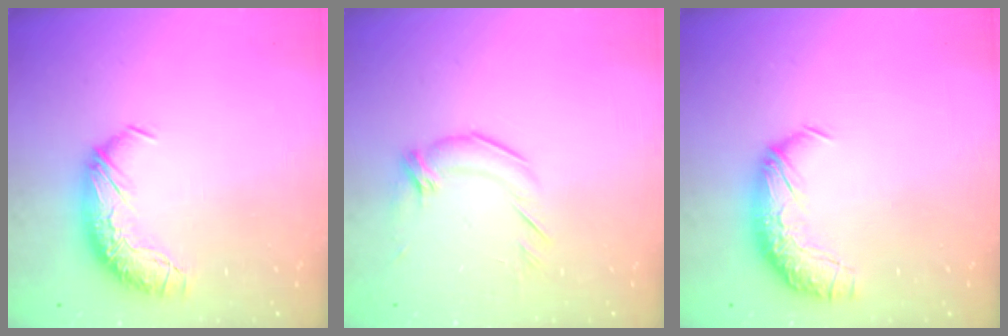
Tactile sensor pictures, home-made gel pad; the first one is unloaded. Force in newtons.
{"total": 2.2, "press": 1.1, "slide": 1.9}
{"total": 2.4, "press": 1.0, "slide": 2.2}